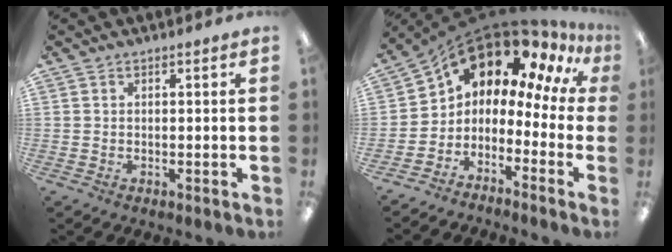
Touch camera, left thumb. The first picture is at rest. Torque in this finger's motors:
{"motor_torque": [-0.63, 2.02, 1.09, 1.11, 0.10]}